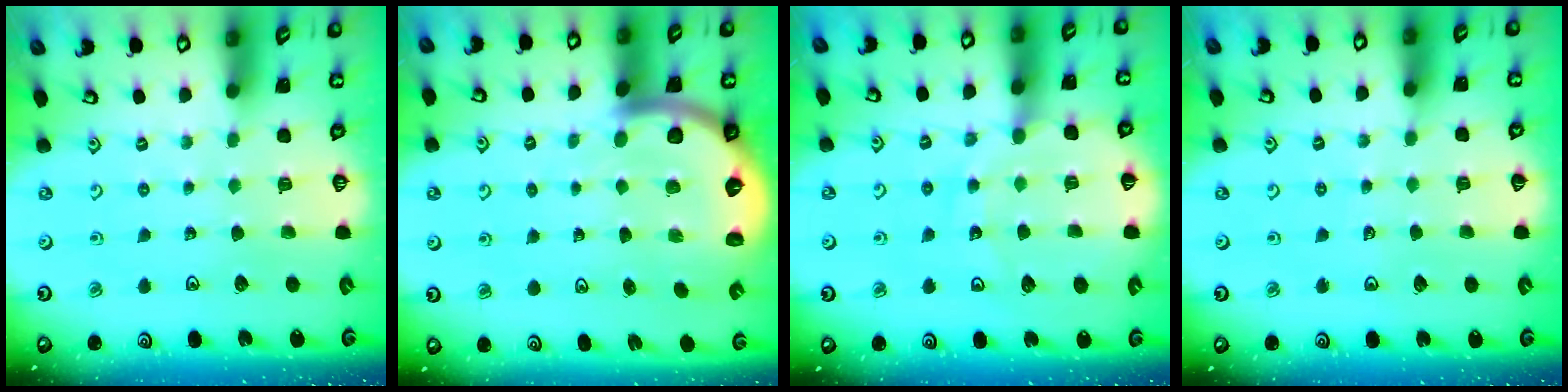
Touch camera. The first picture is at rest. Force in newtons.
{"total": 5.8, "press": 5.8, "slide": 1.0}
{"total": 12.0, "press": 11.8, "slide": 1.6}
{"total": 1.6, "press": 1.6, "slide": 0.2}